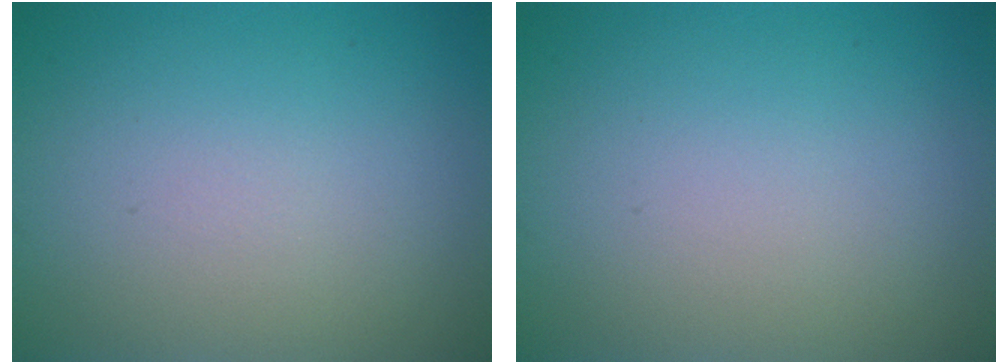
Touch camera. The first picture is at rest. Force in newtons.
{"total": 0.0}